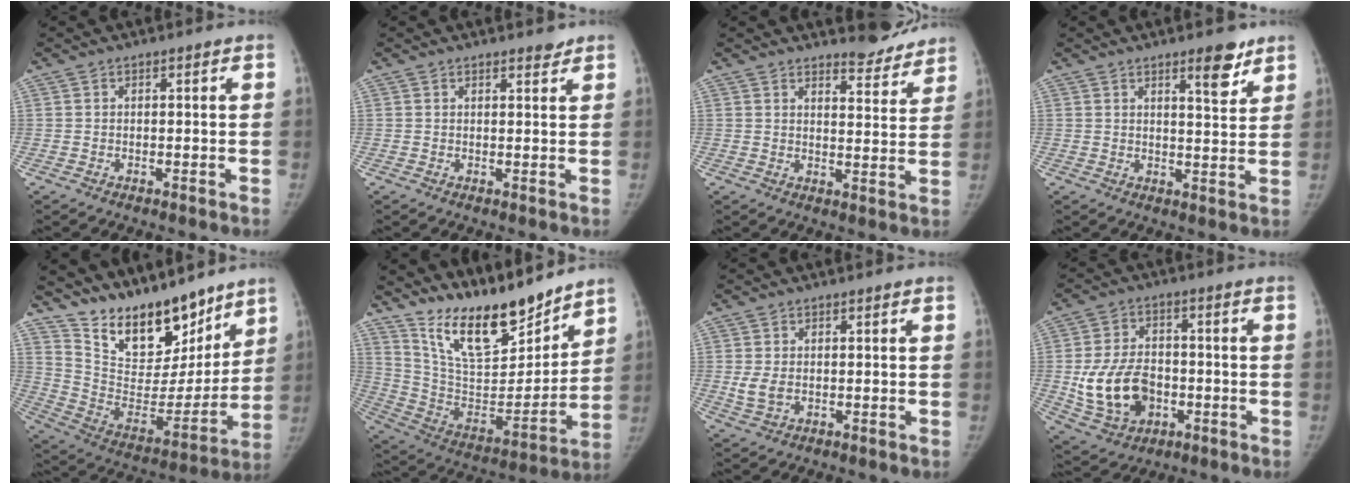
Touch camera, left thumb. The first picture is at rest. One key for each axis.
{"total": 1.5, "fx": 1.4, "fy": 0.5, "fz": 0.3, "tx": 0.007, "ty": -0.011, "tz": 0.018}
{"total": 7.0, "fx": 6.7, "fy": 1.7, "fz": 1.3, "tx": 0.008, "ty": -0.060, "tz": 0.087}
{"total": 6.1, "fx": 4.1, "fy": 1.8, "fz": 4.1, "tx": -0.042, "ty": -0.029, "tz": 0.057}
{"total": 21.4, "fx": 16.9, "fy": 8.9, "fz": 9.8, "tx": -0.113, "ty": -0.099, "tz": 0.292}
{"total": 20.0, "fx": 16.6, "fy": 5.9, "fz": 9.4, "tx": -0.112, "ty": -0.113, "tz": 0.300}
{"total": 3.4, "fx": -0.2, "fy": 2.3, "fz": 2.5, "tx": -0.053, "ty": -0.007, "tz": 0.001}
{"total": 14.0, "fx": -2.6, "fy": 10.2, "fz": 9.3, "tx": -0.151, "ty": 0.011, "tz": -0.032}